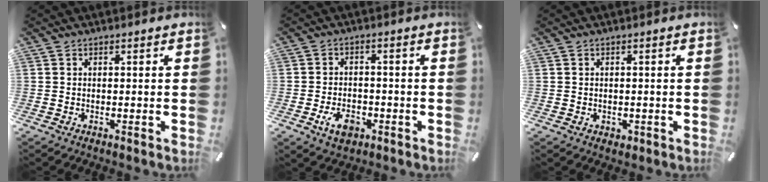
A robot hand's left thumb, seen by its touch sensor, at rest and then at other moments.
{"total": 6.0, "force": [-2.4, 4.0, 3.8], "torque": [-0.071, 0.006, -0.046]}
{"total": 1.1, "force": [-0.2, 1.1, 0.4], "torque": [-0.008, 0.004, -0.006]}